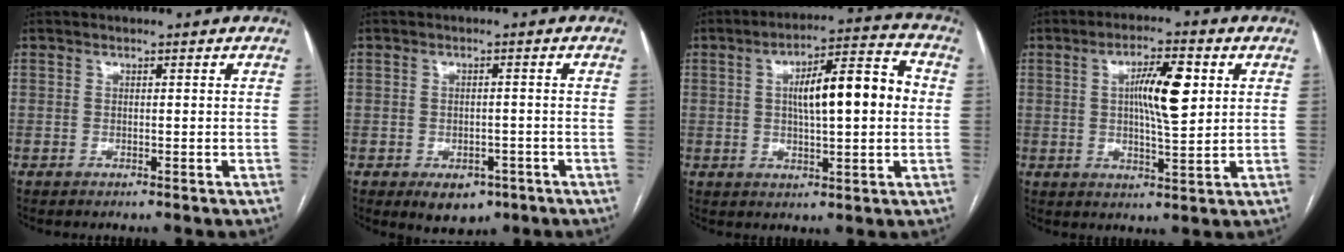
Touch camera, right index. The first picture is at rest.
{"total": 4.7, "force": [-2.5, 3.1, 2.4], "torque": [-0.024, 0.002, -0.022]}
{"total": 12.3, "force": [1.4, 2.7, 11.9], "torque": [-0.187, 0.032, 0.019]}
{"total": 8.7, "force": [2.0, 1.6, 8.3], "torque": [-0.143, 0.008, 0.035]}